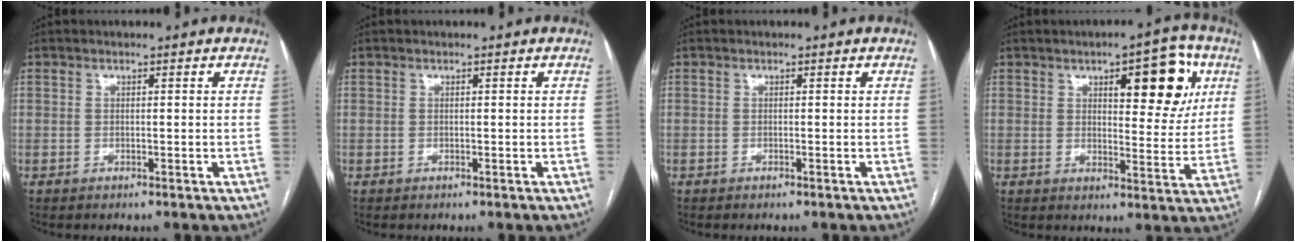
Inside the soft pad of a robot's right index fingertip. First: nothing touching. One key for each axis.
{"total": 0.0}
{"total": 0.0}
{"total": 11.3, "fx": 4.7, "fy": 3.8, "fz": 9.5, "tx": -0.116, "ty": 0.013, "tz": 0.062}